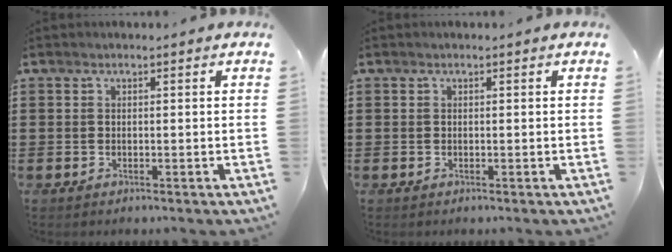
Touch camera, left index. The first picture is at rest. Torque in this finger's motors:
{"motor_torque": [0.00, 0.00, 0.00, 0.01]}